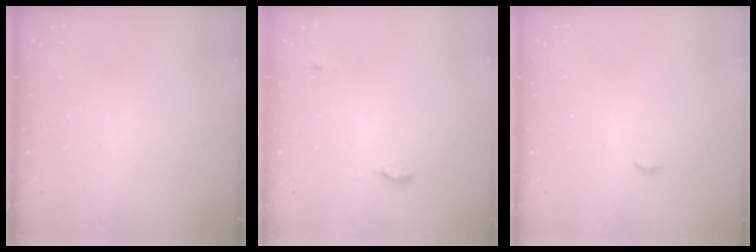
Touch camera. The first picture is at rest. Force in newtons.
{"total": 5.3, "press": 5.0, "slide": 1.7}
{"total": 5.6, "press": 3.4, "slide": 4.4}